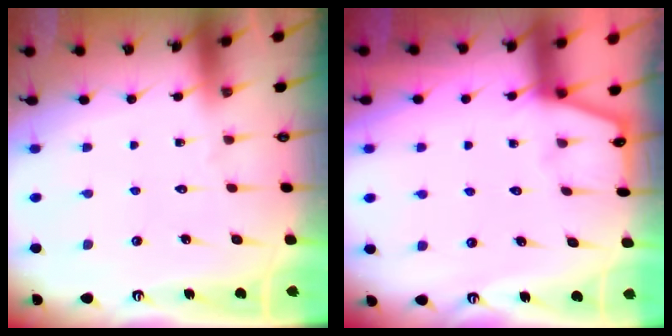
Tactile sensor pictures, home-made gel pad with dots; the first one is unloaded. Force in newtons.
{"total": 2.1, "press": 2.1, "slide": 0.3}